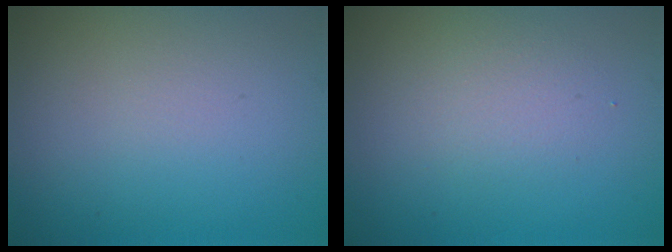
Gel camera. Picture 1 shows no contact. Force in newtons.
{"total": 2.0, "press": 2.0, "slide": 0.2}